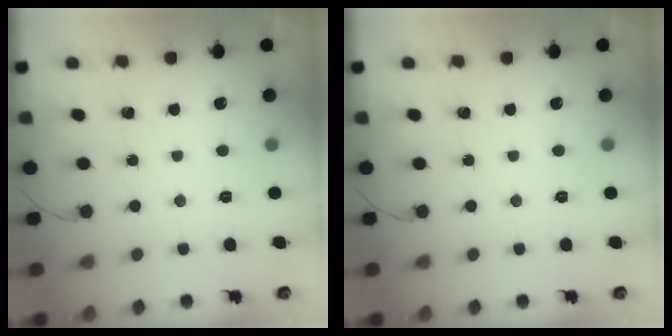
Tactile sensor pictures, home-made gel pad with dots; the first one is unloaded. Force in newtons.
{"total": 0.0}